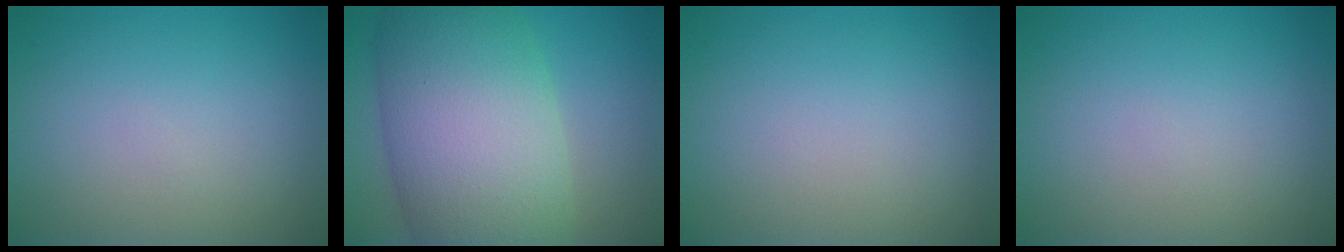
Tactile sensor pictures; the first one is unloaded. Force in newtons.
{"total": 13.7, "press": 13.7, "slide": 0.5}
{"total": 0.0}
{"total": 0.0}